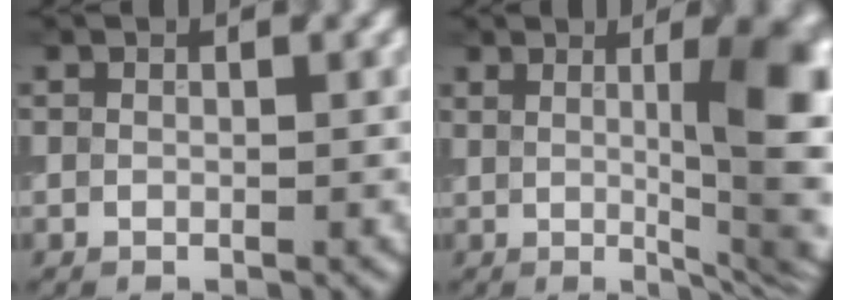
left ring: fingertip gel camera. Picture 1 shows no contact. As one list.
[{"total": 11.6, "force": [1.2, 3.5, 11.1], "torque": [-0.101, 0.008, 0.013]}]